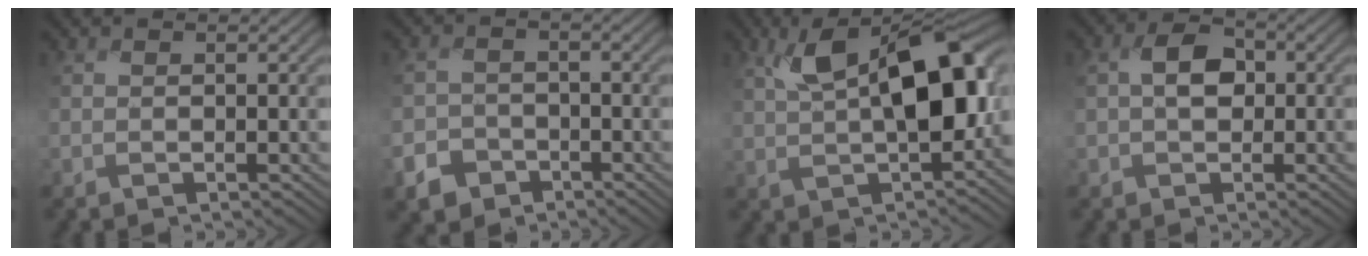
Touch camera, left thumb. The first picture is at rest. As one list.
[{"total": 6.1, "force": [-4.1, 4.4, 0.8], "torque": [-0.023, -0.018, -0.083]}, {"total": 13.5, "force": [2.9, 6.5, 11.5], "torque": [-0.197, 0.005, 0.051]}, {"total": 4.9, "force": [0.0, 3.5, 3.4], "torque": [-0.070, 0.010, -0.008]}]